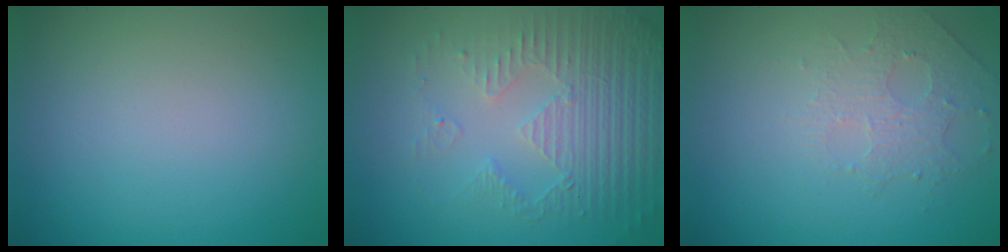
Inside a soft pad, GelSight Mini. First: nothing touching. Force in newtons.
{"total": 5.4, "press": 3.6, "slide": 4.0}
{"total": 1.6, "press": 1.2, "slide": 1.0}